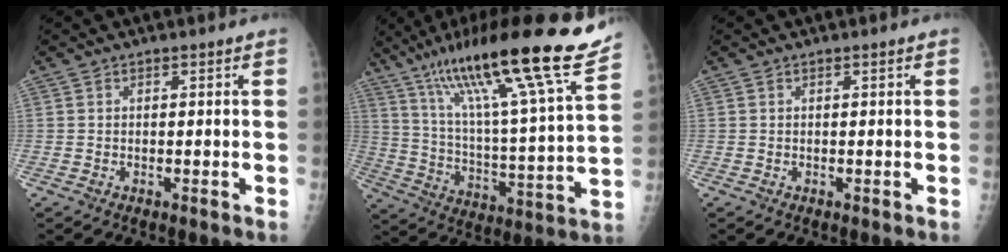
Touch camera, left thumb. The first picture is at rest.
{"total": 26.1, "force": [18.3, 2.0, 18.6], "torque": [-0.290, -0.060, 0.299]}
{"total": 0.0}